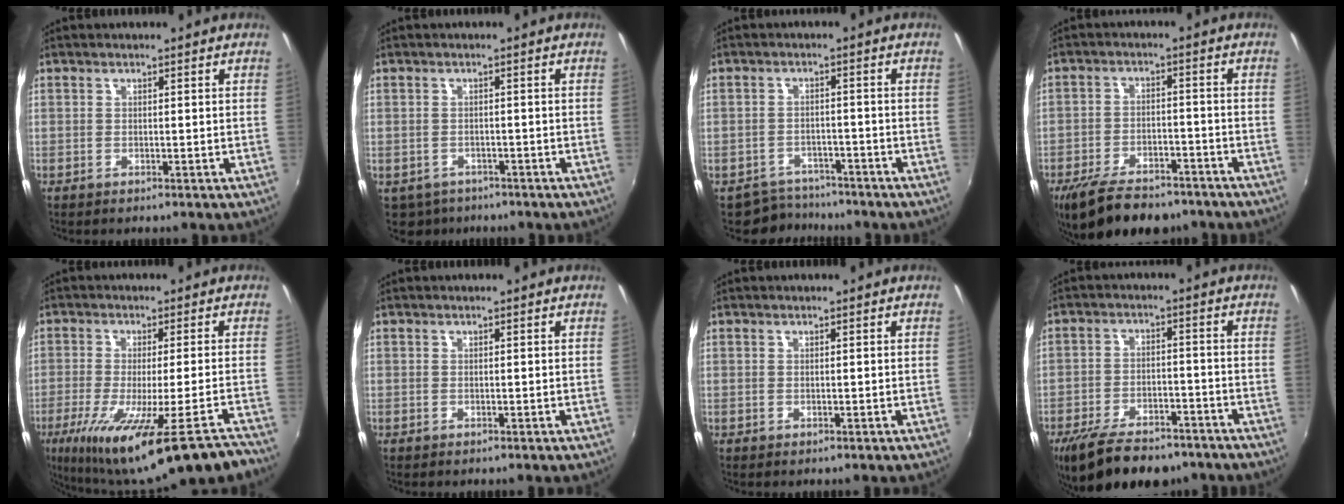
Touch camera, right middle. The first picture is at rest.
{"total": 4.3, "force": [-2.8, 3.1, 1.1], "torque": [-0.033, -0.011, -0.036]}
{"total": 5.0, "force": [-4.2, 2.6, -0.5], "torque": [-0.004, 0.012, -0.067]}
{"total": 14.5, "force": [-11.1, 6.0, 7.2], "torque": [-0.156, -0.019, -0.172]}
{"total": 20.0, "force": [-14.5, 0.7, 13.7], "torque": [-0.243, -0.081, -0.219]}
{"total": 0.0}
{"total": 0.0}
{"total": 15.9, "force": [-12.1, 6.6, 7.9], "torque": [-0.167, -0.019, -0.185]}